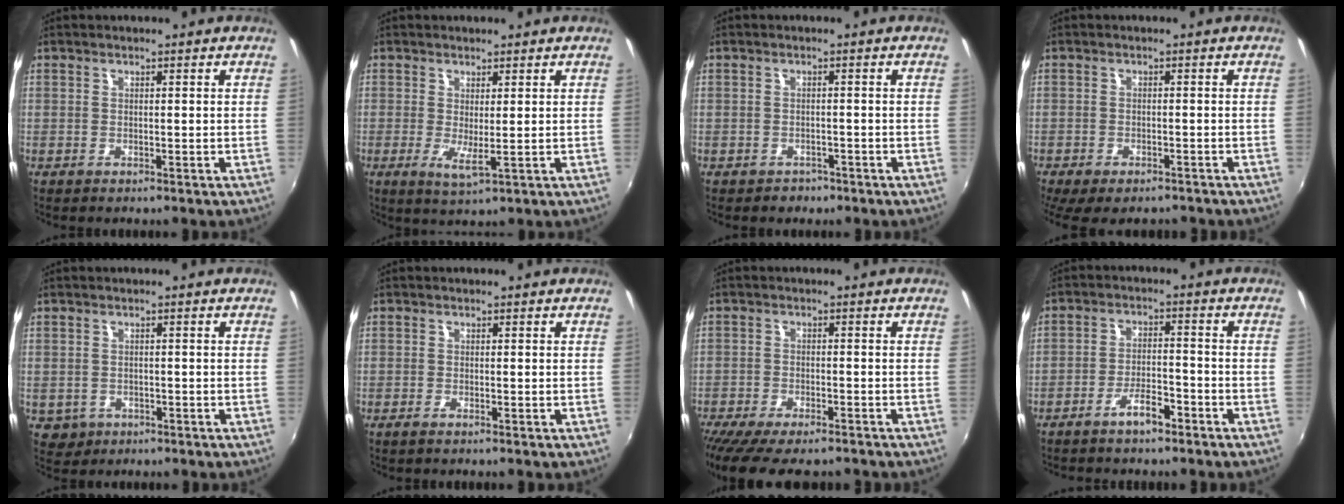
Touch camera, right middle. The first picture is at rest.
{"total": 3.2, "force": [0.1, 0.5, 3.2], "torque": [-0.058, -0.013, 0.003]}
{"total": 2.5, "force": [-1.6, 1.8, 0.4], "torque": [-0.013, -0.003, -0.020]}
{"total": 7.6, "force": [-5.9, 2.7, 3.9], "torque": [-0.088, -0.032, -0.088]}
{"total": 3.4, "force": [-0.9, 3.1, 1.1], "torque": [-0.029, -0.003, -0.004]}
{"total": 0.9, "force": [-0.7, 0.0, 0.5], "torque": [-0.012, -0.003, -0.015]}
{"total": 13.3, "force": [-11.0, 3.2, 6.7], "torque": [-0.148, -0.047, -0.175]}
{"total": 4.8, "force": [-3.7, 1.4, 2.7], "torque": [-0.062, 0.006, -0.061]}